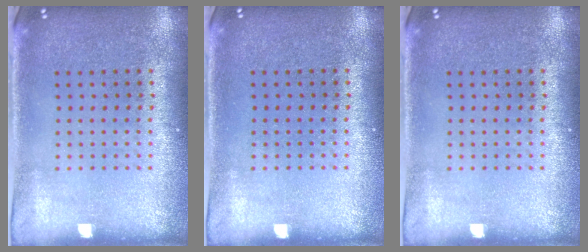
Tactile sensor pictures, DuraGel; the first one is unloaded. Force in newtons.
{"total": 0.0}
{"total": 0.0}